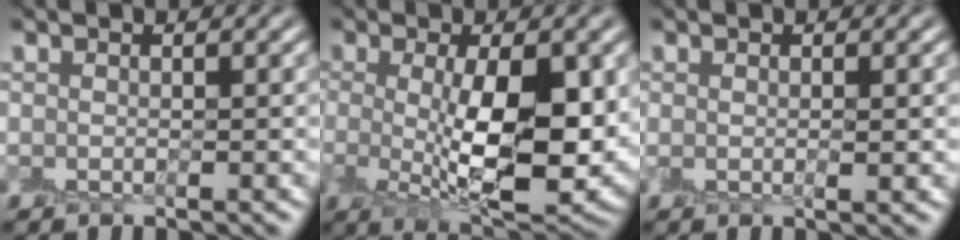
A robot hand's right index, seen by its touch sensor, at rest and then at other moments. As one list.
[{"total": 8.5, "force": [-0.1, 2.8, 8.0], "torque": [-0.124, -0.017, 0.009]}, {"total": 0.9, "force": [0.2, 0.3, 0.9], "torque": [-0.014, 0.000, 0.005]}]